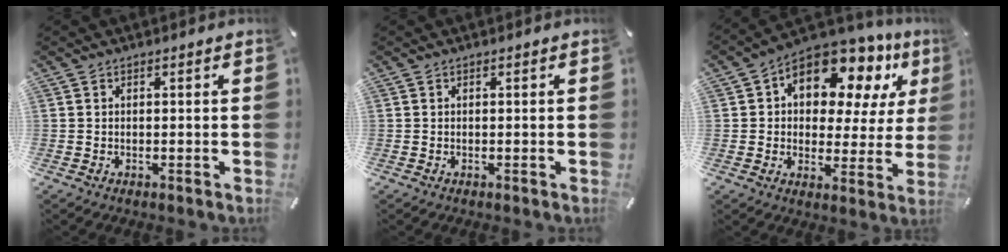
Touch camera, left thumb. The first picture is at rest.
{"total": 0.0}
{"total": 12.7, "force": [7.8, 7.9, 6.2], "torque": [-0.098, -0.063, 0.139]}